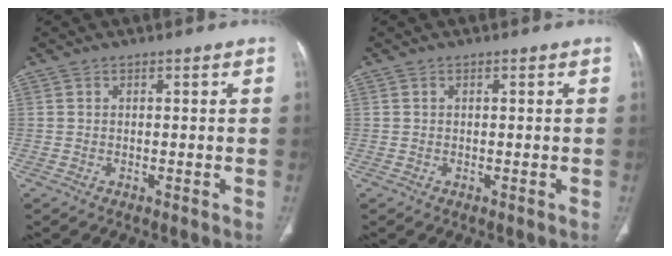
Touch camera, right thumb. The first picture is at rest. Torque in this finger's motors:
{"motor_torque": [0.16, 0.14, -0.34, -0.20, 0.03]}